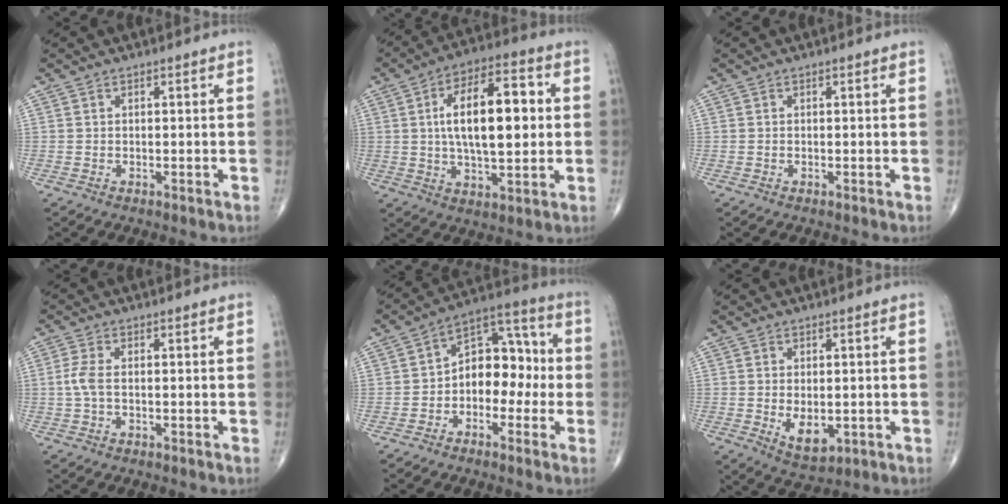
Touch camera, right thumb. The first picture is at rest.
{"total": 17.0, "force": [2.0, 7.5, 15.2], "torque": [-0.231, 0.014, 0.029]}
{"total": 0.0}
{"total": 2.9, "force": [-0.2, 1.1, 2.7], "torque": [-0.073, -0.001, -0.009]}
{"total": 11.2, "force": [-1.7, 7.7, 8.0], "torque": [-0.080, 0.047, -0.045]}
{"total": 6.0, "force": [-0.9, 3.4, 4.9], "torque": [-0.071, -0.014, -0.004]}